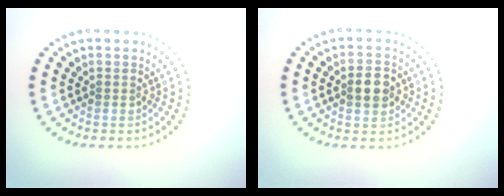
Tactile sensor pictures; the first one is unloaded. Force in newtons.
{"total": 3.2, "press": 3.2, "slide": 0.1}